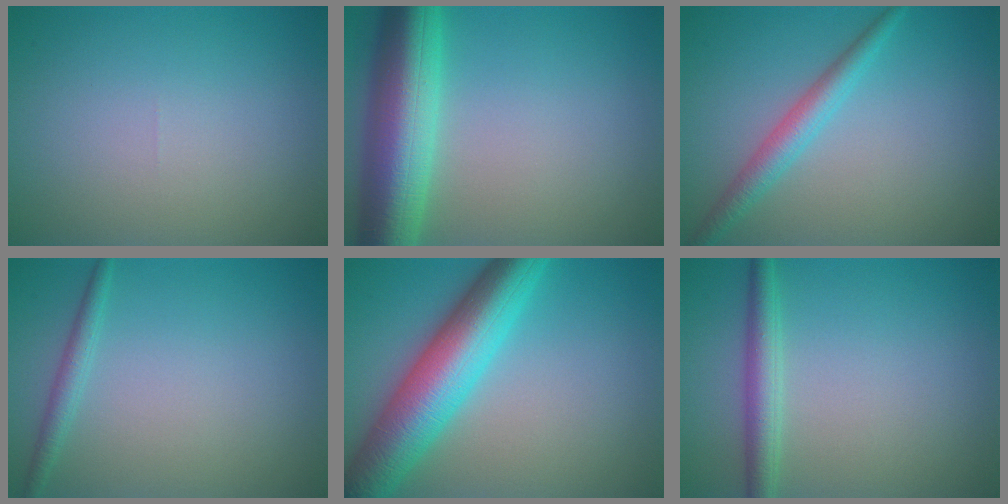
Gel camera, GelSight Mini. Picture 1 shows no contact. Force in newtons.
{"total": 9.5, "press": 9.5, "slide": 0.1}
{"total": 2.8, "press": 2.8, "slide": 0.1}
{"total": 1.5, "press": 1.5, "slide": 0.1}
{"total": 9.4, "press": 9.4, "slide": 0.1}
{"total": 2.7, "press": 2.7, "slide": 0.1}